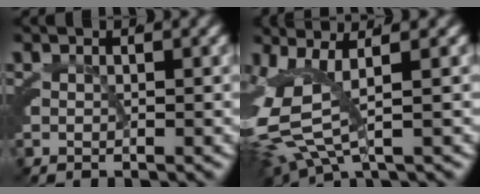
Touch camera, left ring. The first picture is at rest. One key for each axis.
{"total": 7.8, "fx": 0.2, "fy": 5.2, "fz": 5.8, "tx": -0.147, "ty": -0.012, "tz": 0.001}